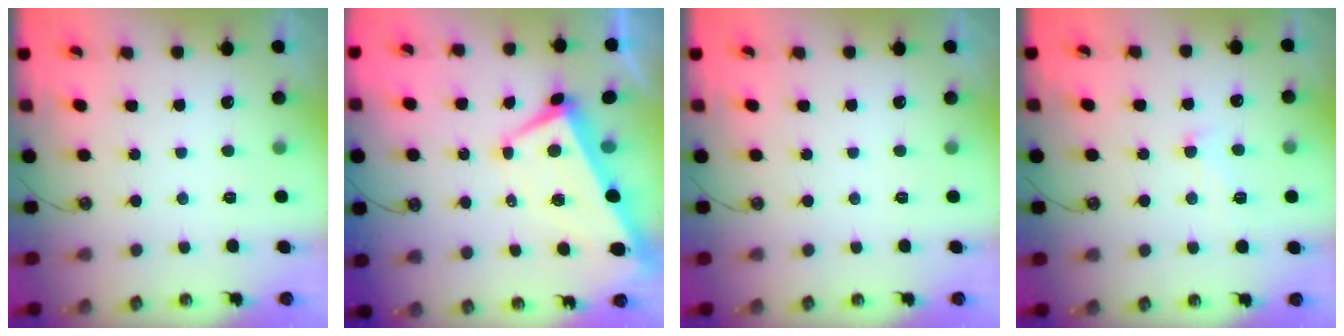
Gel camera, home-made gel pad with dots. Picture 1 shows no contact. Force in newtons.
{"total": 2.2, "press": 1.9, "slide": 1.1}
{"total": 0.0}
{"total": 2.4, "press": 2.4, "slide": 0.5}